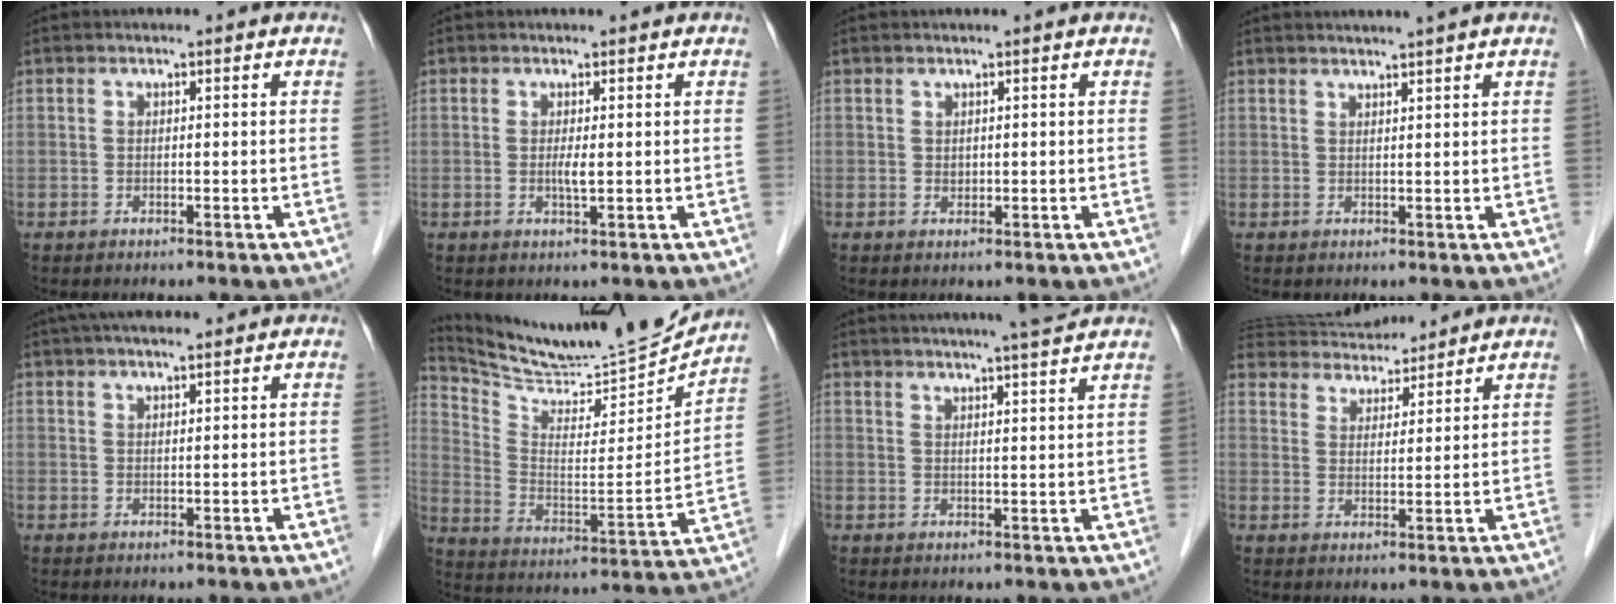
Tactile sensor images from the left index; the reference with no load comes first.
{"total": 1.5, "force": [0.2, 0.1, 1.5], "torque": [-0.025, 0.000, 0.005]}
{"total": 0.6, "force": [0.3, 0.5, 0.3], "torque": [0.003, 0.002, 0.005]}
{"total": 3.3, "force": [2.9, -0.8, 1.5], "torque": [-0.012, 0.012, 0.042]}
{"total": 5.6, "force": [4.6, 0.8, 3.1], "torque": [-0.041, 0.033, 0.078]}
{"total": 22.1, "force": [21.1, 1.4, 6.5], "torque": [-0.124, -0.055, 0.327]}
{"total": 10.4, "force": [9.1, -0.8, 4.9], "torque": [-0.074, 0.011, 0.112]}
{"total": 12.3, "force": [11.8, 2.5, 2.7], "torque": [-0.043, 0.031, 0.193]}